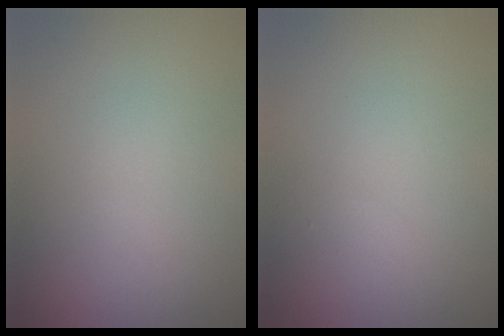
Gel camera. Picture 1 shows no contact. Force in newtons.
{"total": 0.6, "press": 0.6, "slide": 0.0}